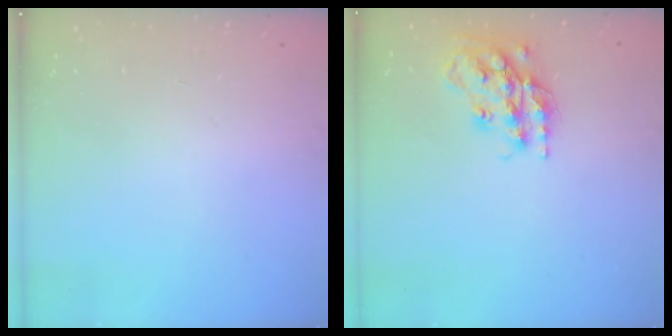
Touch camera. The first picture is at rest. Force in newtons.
{"total": 17.6, "press": 17.5, "slide": 1.3}